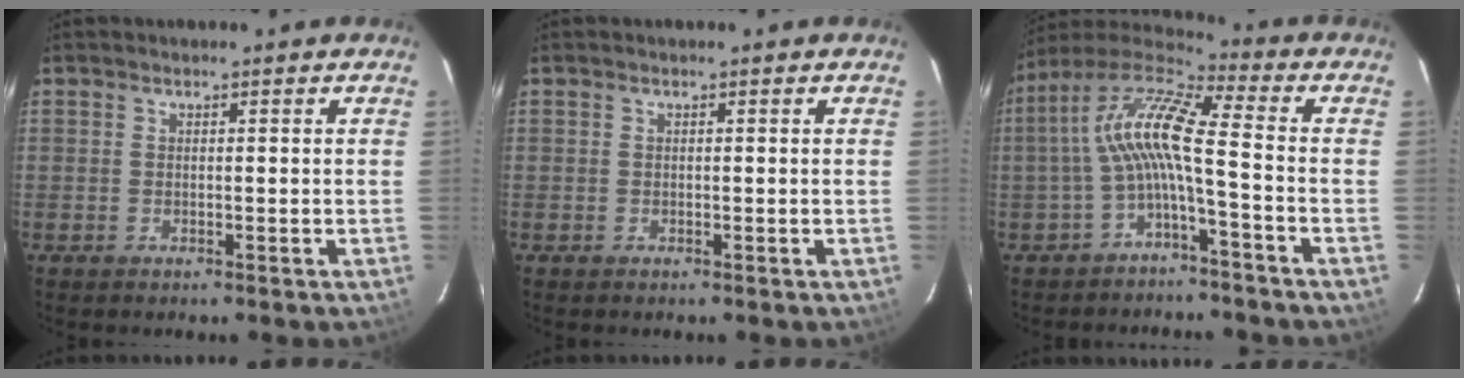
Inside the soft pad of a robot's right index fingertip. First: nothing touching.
{"total": 0.0}
{"total": 11.9, "force": [-2.1, 1.3, 11.7], "torque": [-0.234, 0.019, -0.043]}